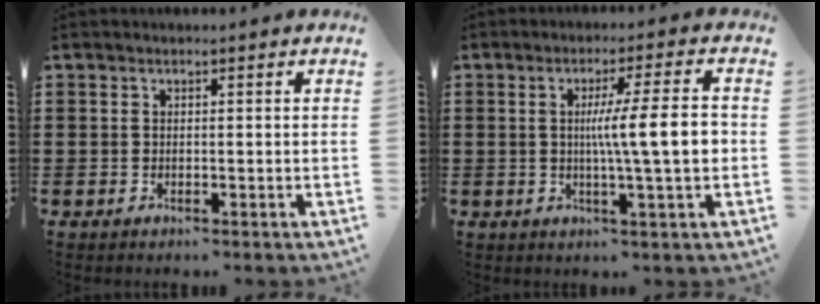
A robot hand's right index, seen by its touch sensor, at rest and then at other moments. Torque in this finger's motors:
{"motor_torque": [1.63, -0.39, 0.30, 0.18]}